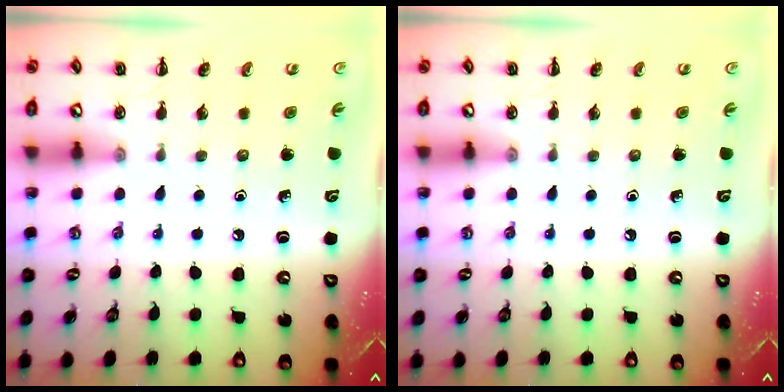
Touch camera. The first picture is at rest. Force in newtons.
{"total": 0.0}